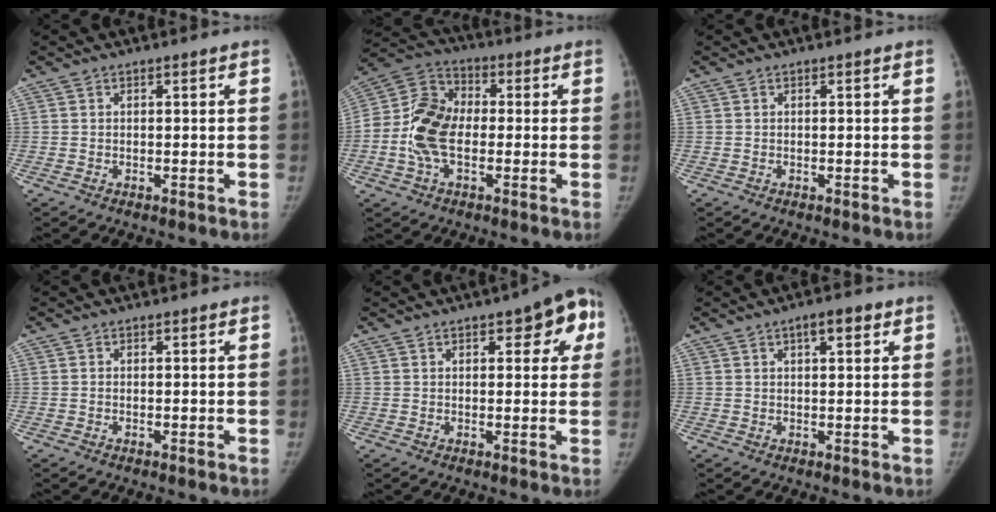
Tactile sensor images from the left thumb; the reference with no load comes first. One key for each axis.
{"total": 12.9, "fx": -1.5, "fy": 8.4, "fz": 9.8, "tx": -0.187, "ty": 0.031, "tz": -0.037}
{"total": 0.0}
{"total": 0.0}
{"total": 8.8, "fx": 3.5, "fy": 3.7, "fz": 7.2, "tx": -0.050, "ty": 0.001, "tz": 0.033}
{"total": 3.9, "fx": 2.0, "fy": 1.5, "fz": 3.0, "tx": -0.037, "ty": -0.003, "tz": 0.027}